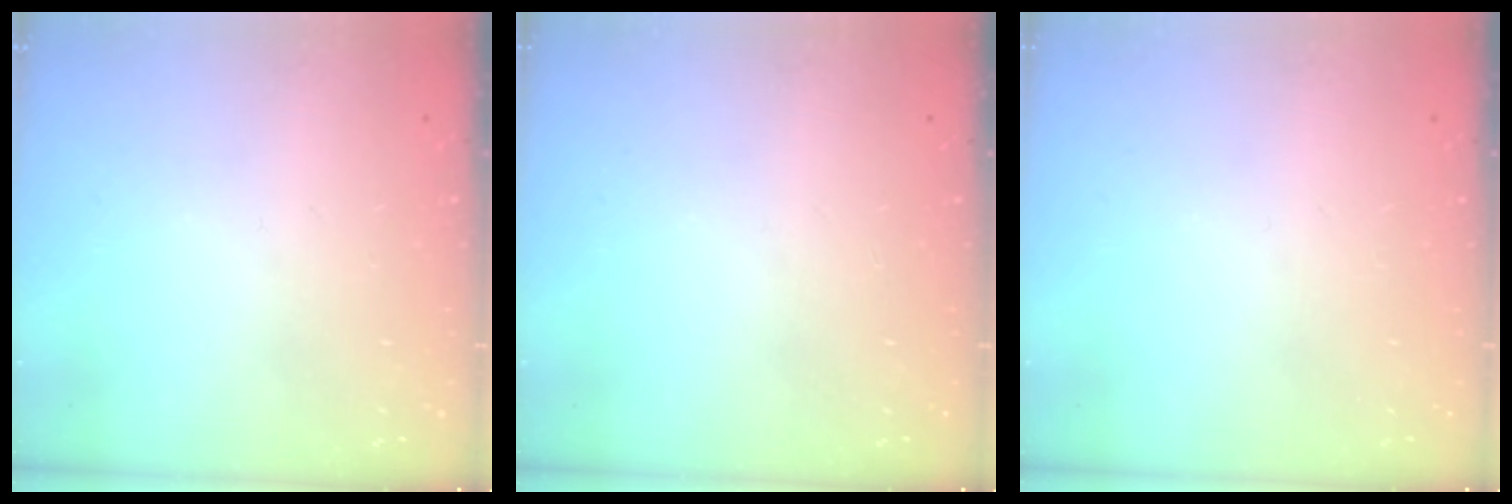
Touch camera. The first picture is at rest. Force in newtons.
{"total": 0.0}
{"total": 0.0}